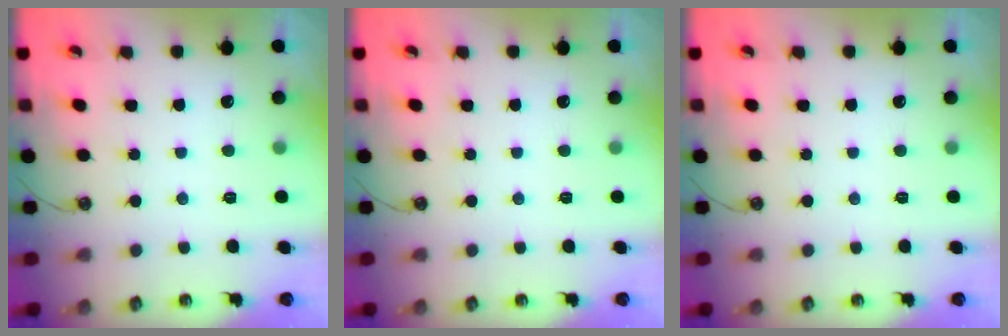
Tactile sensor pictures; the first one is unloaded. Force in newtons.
{"total": 0.0}
{"total": 0.0}